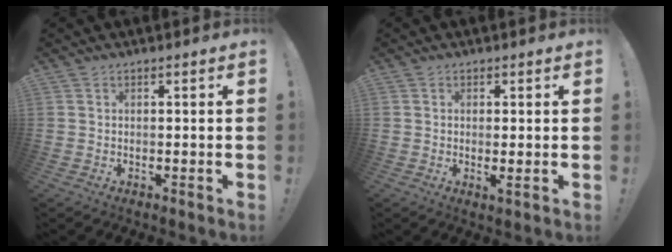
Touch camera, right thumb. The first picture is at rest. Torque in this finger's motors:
{"motor_torque": [-0.30, 0.22, -0.08, 0.23, 0.00]}